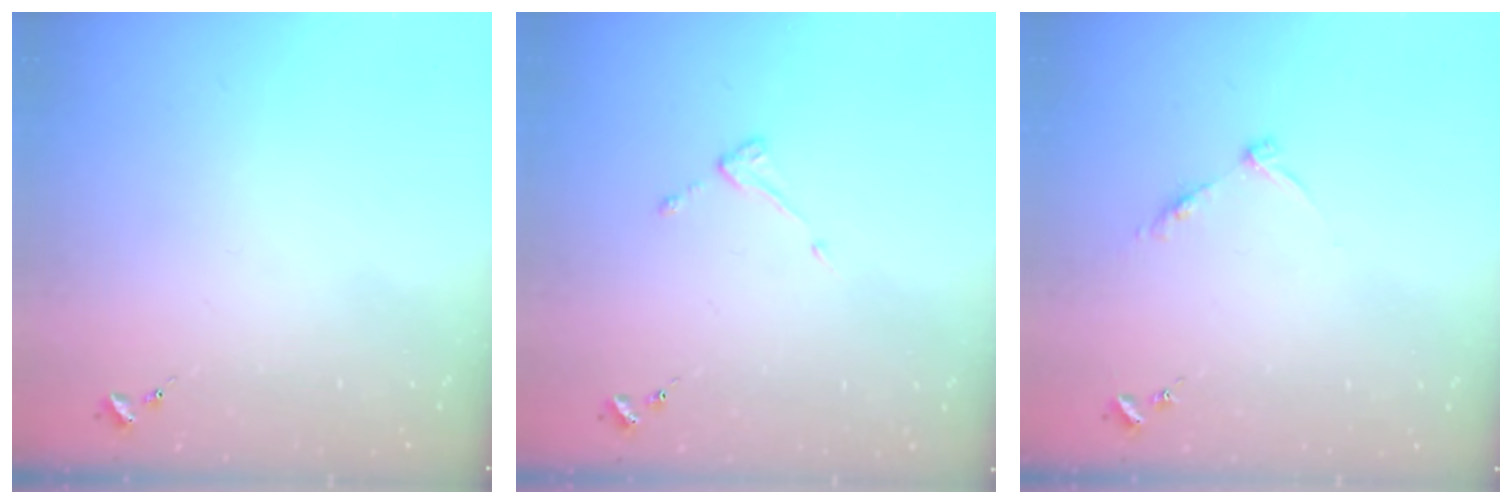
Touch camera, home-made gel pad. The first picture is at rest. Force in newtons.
{"total": 3.8, "press": 3.8, "slide": 0.3}
{"total": 6.2, "press": 6.2, "slide": 0.7}